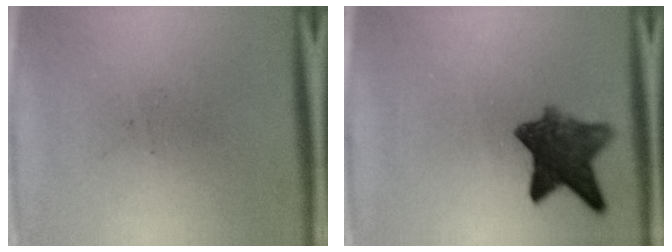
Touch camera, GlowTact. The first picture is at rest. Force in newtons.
{"total": 8.2}